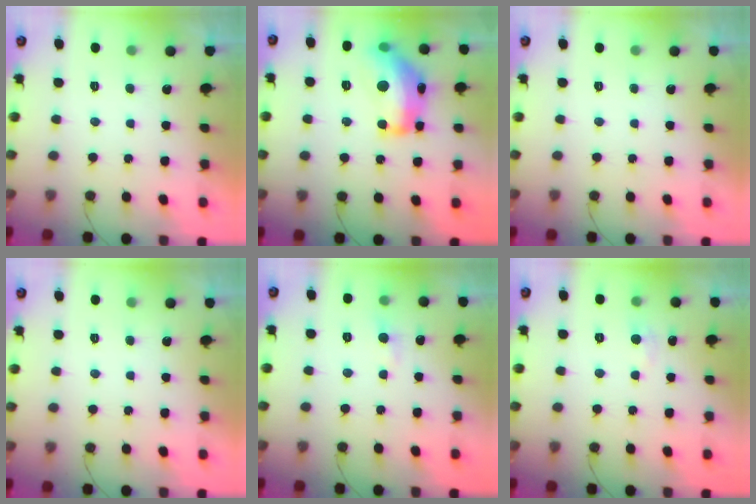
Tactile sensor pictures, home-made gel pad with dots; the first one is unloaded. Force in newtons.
{"total": 18.4, "press": 18.3, "slide": 1.2}
{"total": 0.0}
{"total": 0.0}
{"total": 5.3, "press": 5.3, "slide": 0.7}
{"total": 2.8, "press": 2.7, "slide": 0.4}